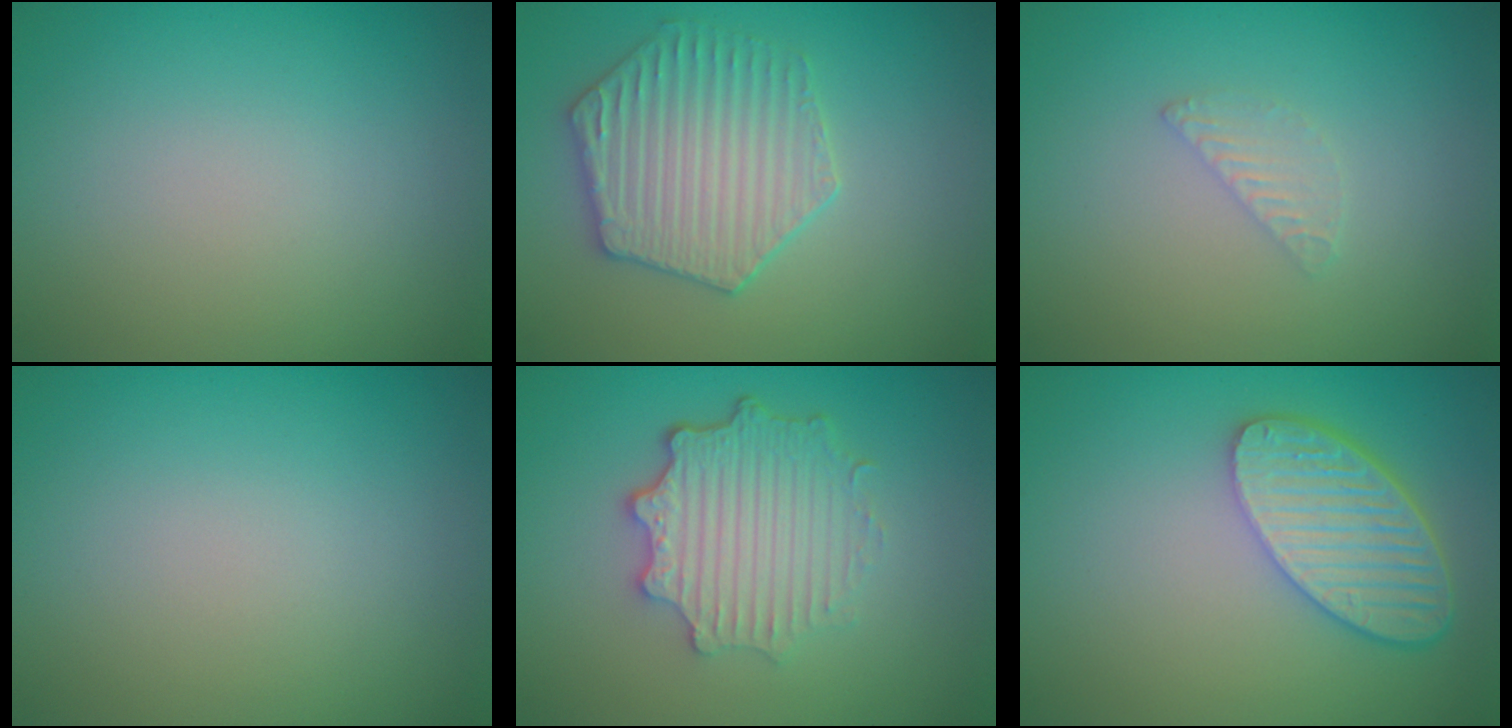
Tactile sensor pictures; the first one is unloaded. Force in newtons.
{"total": 4.3, "press": 4.0, "slide": 1.6}
{"total": 1.1, "press": 1.1, "slide": 0.1}
{"total": 0.0}
{"total": 4.8, "press": 3.7, "slide": 3.1}
{"total": 5.5, "press": 4.4, "slide": 3.3}